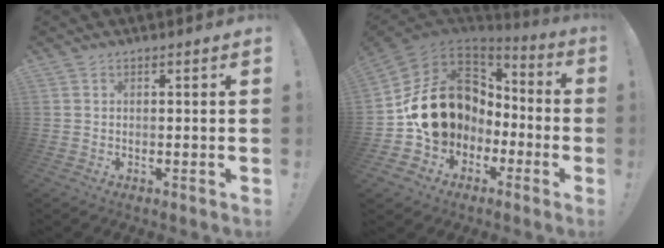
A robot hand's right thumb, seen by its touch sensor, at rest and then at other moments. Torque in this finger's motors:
{"motor_torque": [2.50, 2.51, 1.44, -1.33, 0.34]}